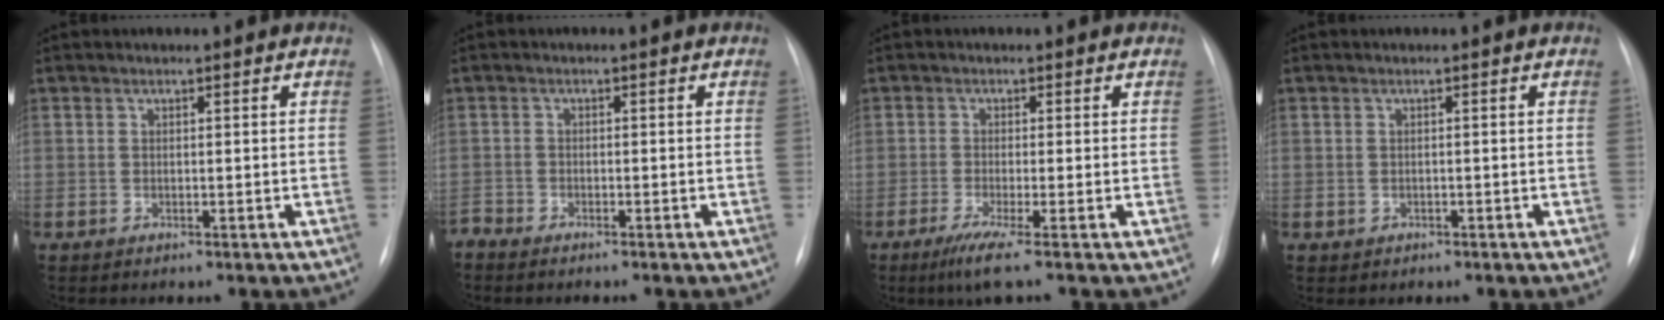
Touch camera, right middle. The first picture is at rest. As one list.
[{"total": 1.6, "force": [-1.6, 0.0, 0.1], "torque": [-0.002, -0.006, -0.029]}, {"total": 4.0, "force": [-2.4, -0.8, 3.1], "torque": [-0.064, -0.016, -0.053]}, {"total": 0.8, "force": [-0.3, 0.8, 0.2], "torque": [-0.004, 0.002, -0.001]}]